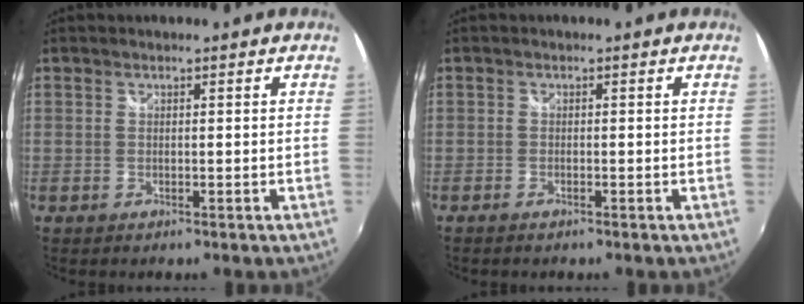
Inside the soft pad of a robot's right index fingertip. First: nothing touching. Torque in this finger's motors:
{"motor_torque": [-0.20, -0.16, 0.11, 0.00]}